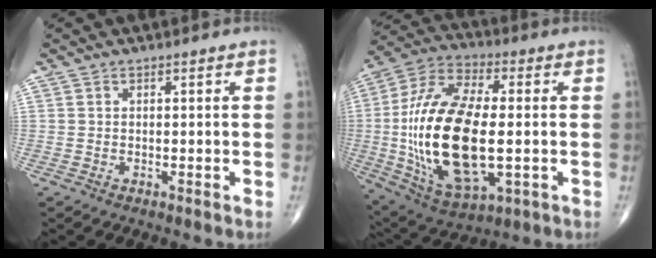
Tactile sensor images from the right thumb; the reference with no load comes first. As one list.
[{"total": 25.7, "force": [-1.8, 11.9, 22.6], "torque": [-0.459, 0.003, -0.019]}]